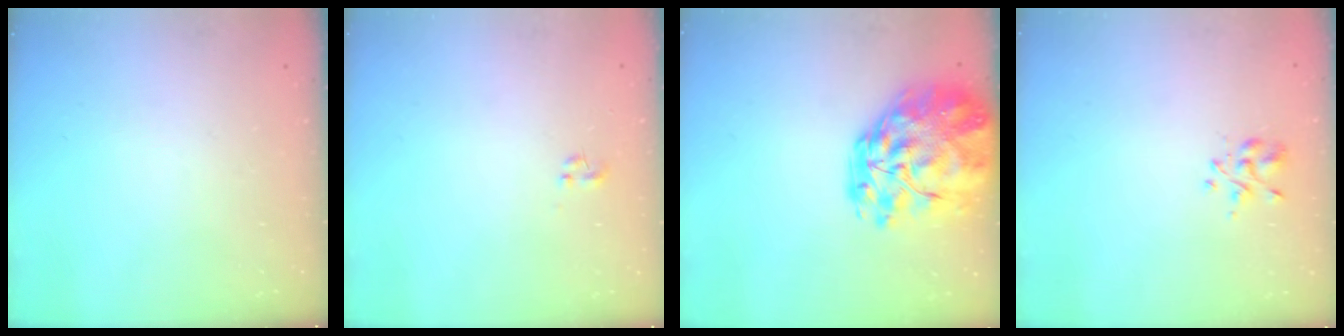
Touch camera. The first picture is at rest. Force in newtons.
{"total": 0.0}
{"total": 18.7, "press": 17.7, "slide": 6.1}
{"total": 2.4, "press": 2.1, "slide": 1.2}